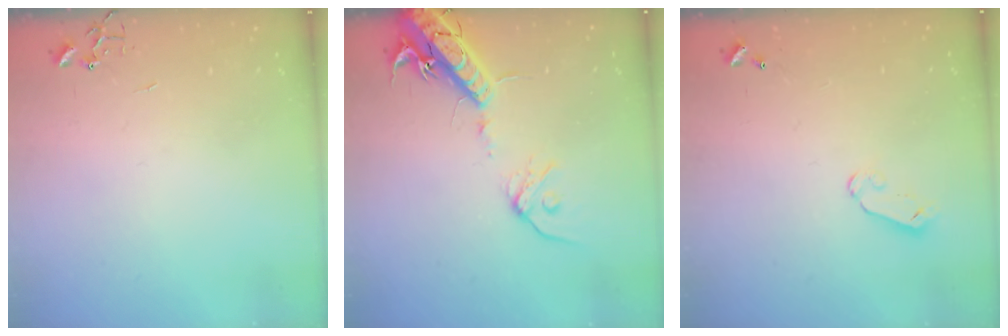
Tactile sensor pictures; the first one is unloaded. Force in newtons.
{"total": 17.2, "press": 16.9, "slide": 3.1}
{"total": 4.0, "press": 4.0, "slide": 0.4}